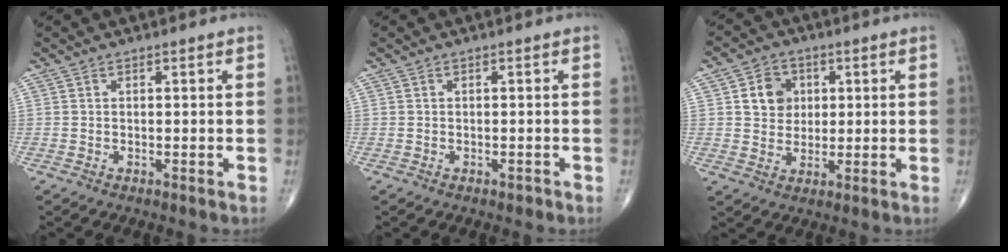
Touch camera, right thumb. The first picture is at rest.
{"total": 0.6, "force": [-0.4, 0.4, 0.3], "torque": [-0.001, 0.000, -0.007]}
{"total": 6.7, "force": [1.6, 5.8, 3.1], "torque": [-0.021, -0.003, 0.026]}